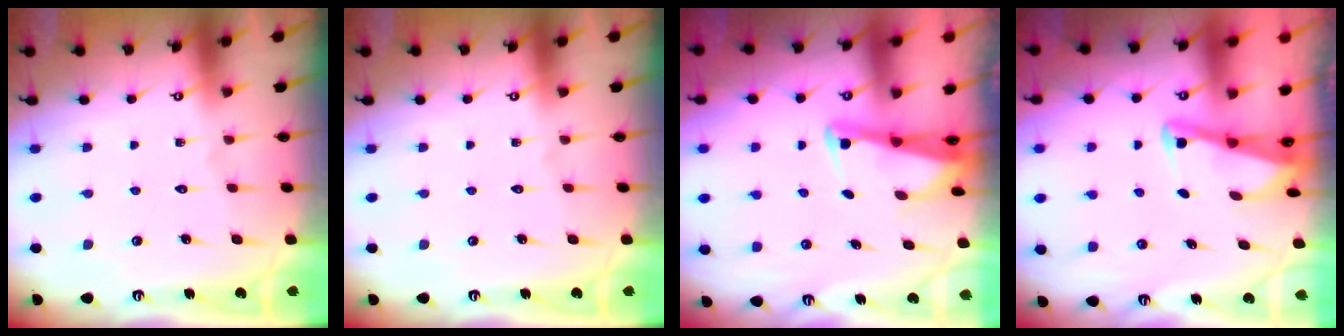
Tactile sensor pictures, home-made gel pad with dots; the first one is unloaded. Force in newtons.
{"total": 0.0}
{"total": 2.3, "press": 2.3, "slide": 0.2}
{"total": 3.0, "press": 3.0, "slide": 0.3}